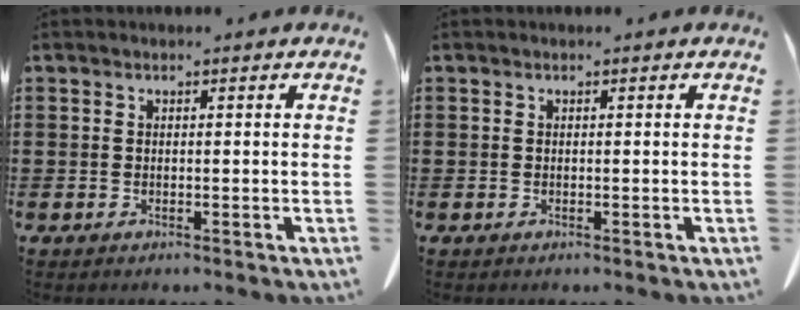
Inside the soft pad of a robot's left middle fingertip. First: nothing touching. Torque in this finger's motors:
{"motor_torque": [-0.02, 0.05, -0.01, -0.01]}